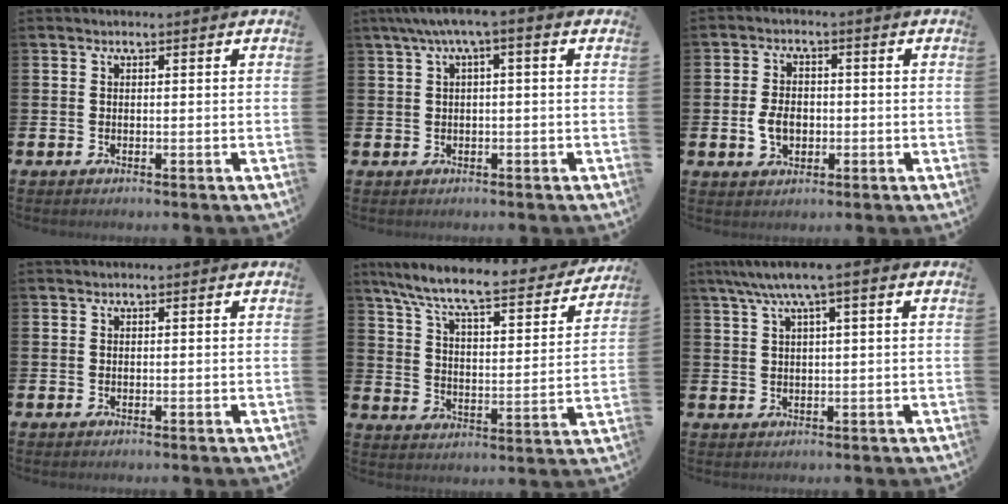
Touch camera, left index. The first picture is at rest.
{"total": 3.0, "force": [0.6, 0.4, 2.9], "torque": [-0.053, 0.003, 0.007]}
{"total": 4.1, "force": [-0.7, 2.9, 2.8], "torque": [-0.043, 0.004, -0.017]}
{"total": 0.0}
{"total": 8.9, "force": [7.8, 1.4, 4.2], "torque": [-0.105, -0.059, 0.124]}
{"total": 4.4, "force": [2.6, 0.6, 3.5], "torque": [-0.071, -0.002, 0.044]}